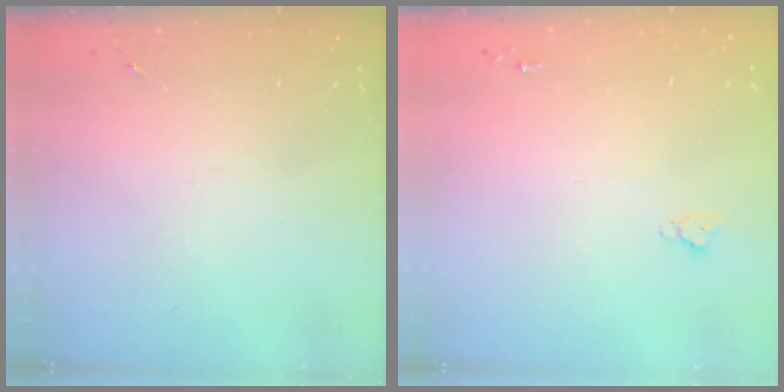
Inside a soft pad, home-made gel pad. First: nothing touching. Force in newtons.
{"total": 2.6, "press": 2.5, "slide": 0.3}